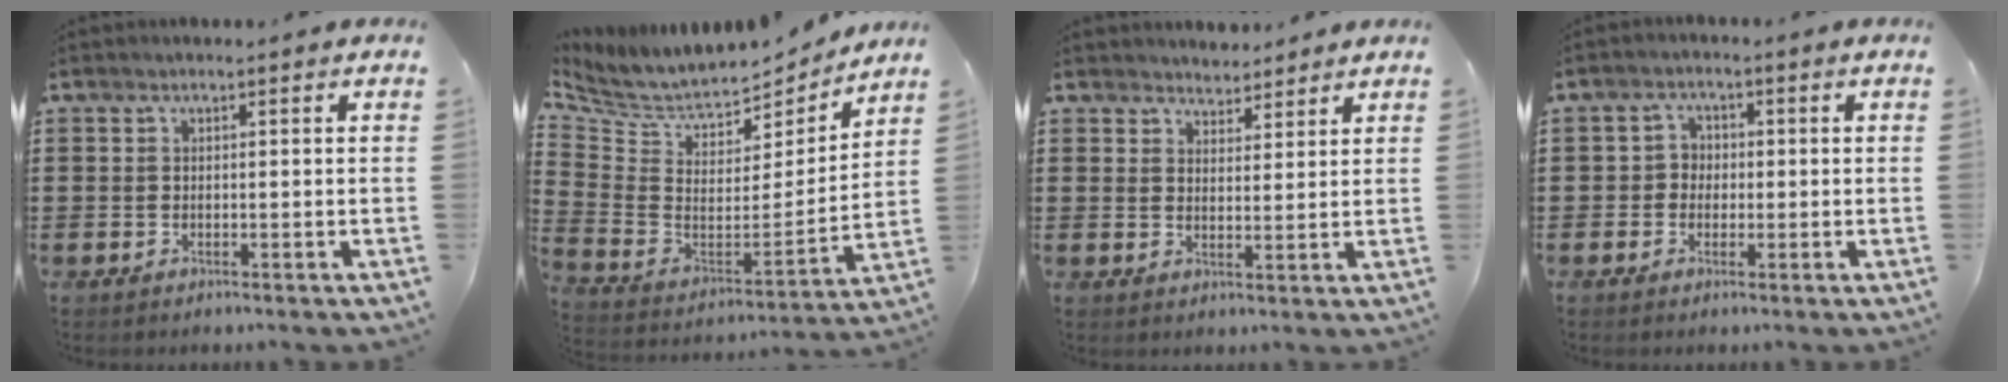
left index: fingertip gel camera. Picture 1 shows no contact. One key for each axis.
{"total": 6.5, "fx": 5.9, "fy": 2.1, "fz": 1.8, "tx": -0.071, "ty": -0.054, "tz": 0.099}
{"total": 3.3, "fx": 3.2, "fy": 1.0, "fz": -0.3, "tx": -0.005, "ty": -0.004, "tz": 0.061}
{"total": 2.3, "fx": -0.6, "fy": 2.2, "fz": 0.6, "tx": -0.021, "ty": 0.009, "tz": -0.016}